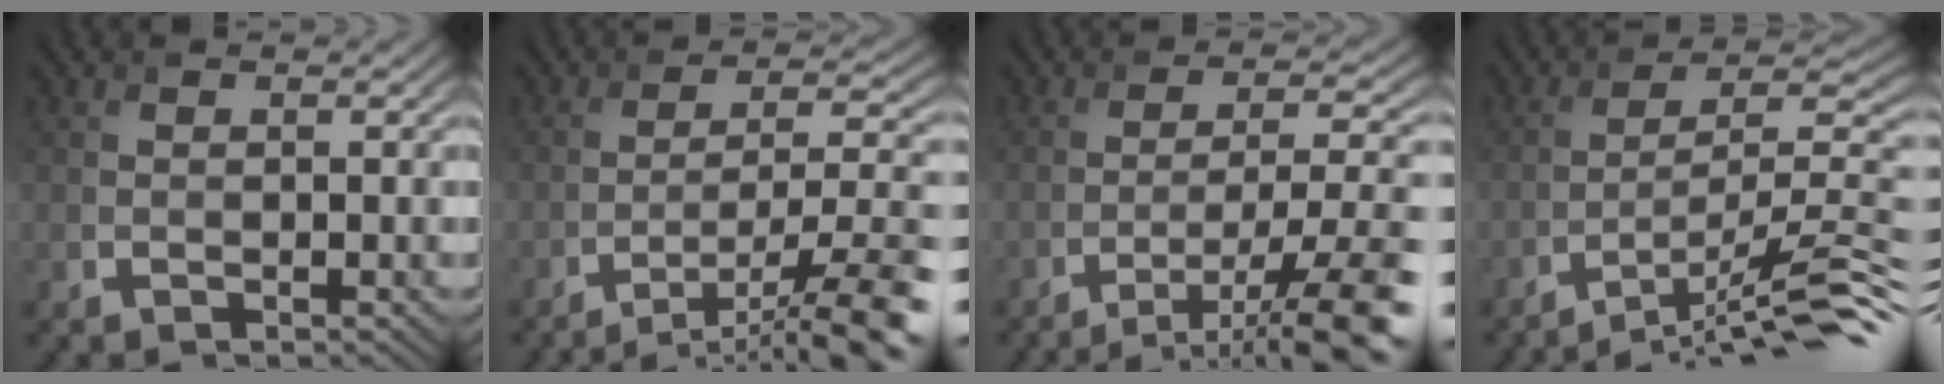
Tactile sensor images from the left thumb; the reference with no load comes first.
{"total": 13.0, "force": [-9.2, 2.9, 8.8], "torque": [-0.139, 0.001, -0.132]}
{"total": 12.1, "force": [-7.4, 2.9, 9.0], "torque": [-0.145, 0.001, -0.106]}
{"total": 12.6, "force": [-8.3, 2.4, 9.1], "torque": [-0.144, 0.010, -0.132]}